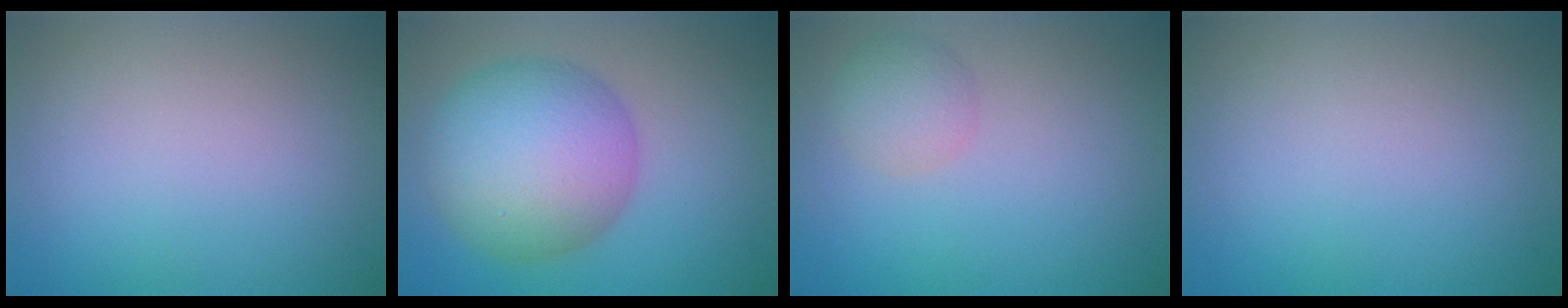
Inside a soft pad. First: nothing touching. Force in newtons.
{"total": 9.6, "press": 9.6, "slide": 0.2}
{"total": 2.4, "press": 2.4, "slide": 0.0}
{"total": 0.0}